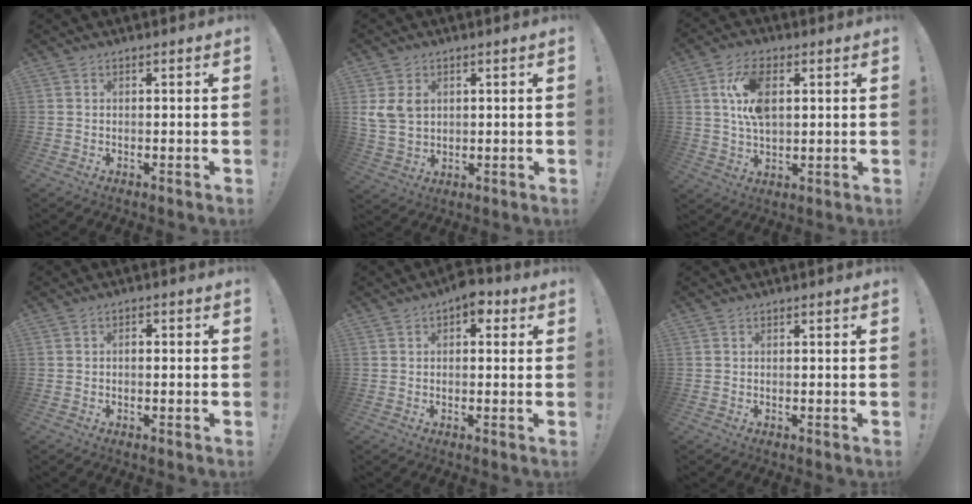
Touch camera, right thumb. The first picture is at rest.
{"total": 7.0, "force": [2.7, 5.3, 3.8], "torque": [-0.083, -0.005, 0.053]}
{"total": 11.4, "force": [3.0, 6.3, 8.9], "torque": [-0.170, 0.002, 0.051]}
{"total": 1.3, "force": [-0.6, 0.5, 1.1], "torque": [-0.019, 0.005, -0.011]}
{"total": 4.2, "force": [1.4, 2.8, 2.8], "torque": [-0.031, 0.001, 0.022]}
{"total": 0.0}